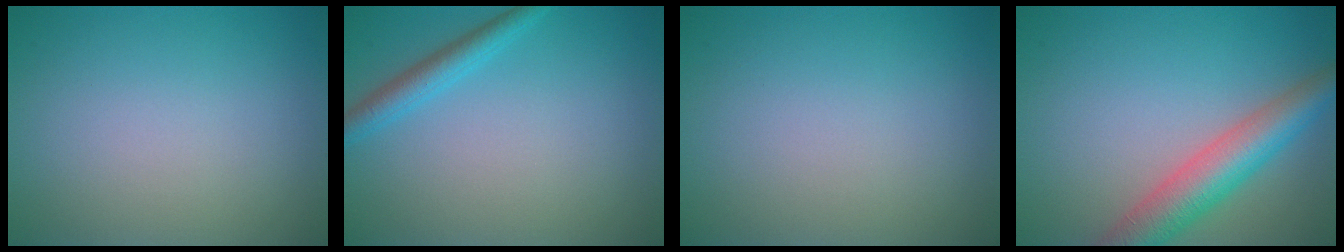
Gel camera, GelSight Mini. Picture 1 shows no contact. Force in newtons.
{"total": 2.3, "press": 2.3, "slide": 0.2}
{"total": 0.0}
{"total": 5.9, "press": 5.9, "slide": 0.2}